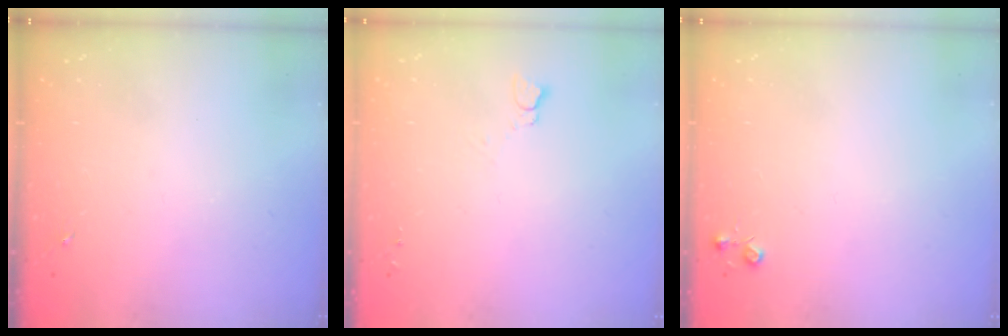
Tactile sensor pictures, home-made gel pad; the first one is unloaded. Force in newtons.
{"total": 2.7, "press": 2.7, "slide": 0.3}
{"total": 3.7, "press": 3.7, "slide": 0.5}